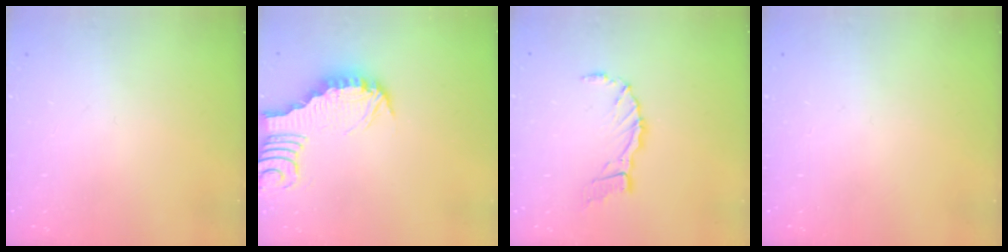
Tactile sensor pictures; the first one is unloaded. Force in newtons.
{"total": 3.1, "press": 3.1, "slide": 0.3}
{"total": 9.1, "press": 9.1, "slide": 1.0}
{"total": 0.0}